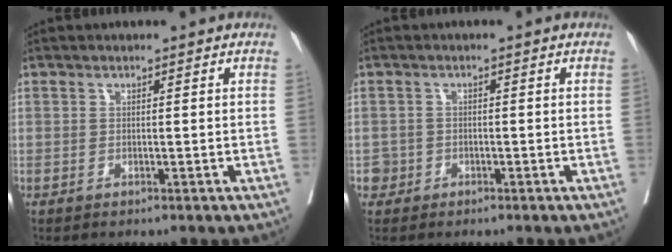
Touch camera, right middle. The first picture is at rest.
{"total": 1.7, "force": [-0.8, 1.5, -0.1], "torque": [0.007, 0.009, -0.018]}